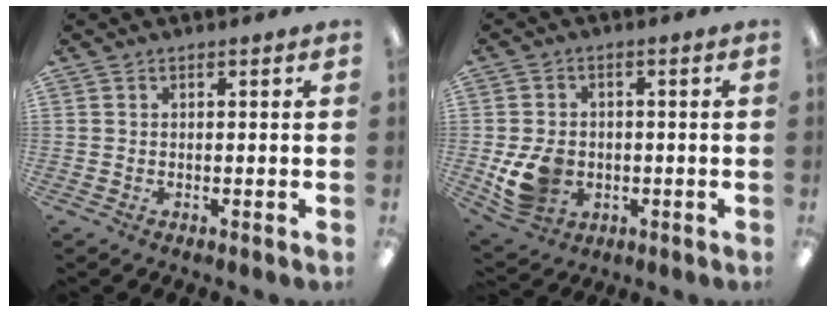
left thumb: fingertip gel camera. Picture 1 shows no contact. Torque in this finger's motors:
{"motor_torque": [0.08, 1.16, 0.39, -0.38, 0.30]}